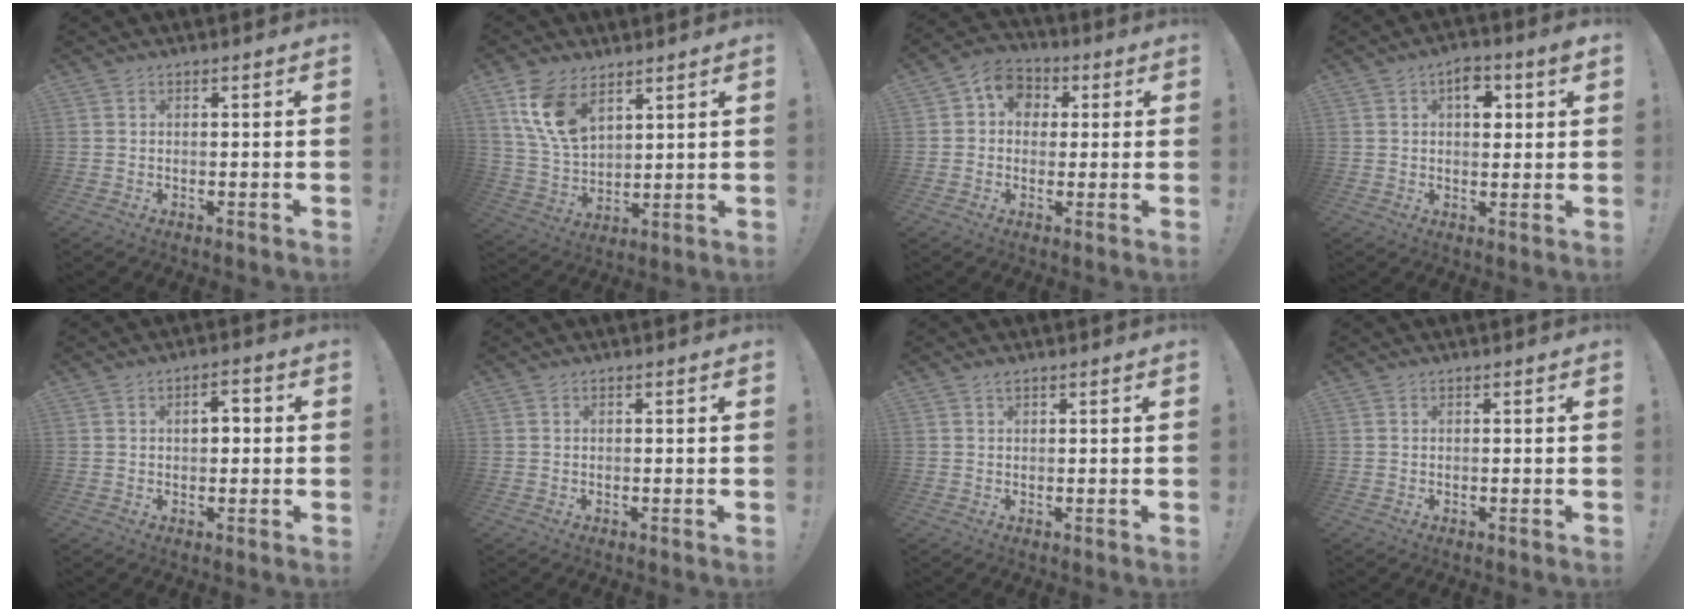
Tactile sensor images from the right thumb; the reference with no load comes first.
{"total": 12.2, "force": [7.0, 6.9, 7.2], "torque": [-0.147, -0.029, 0.134]}
{"total": 7.9, "force": [1.4, 6.9, 3.5], "torque": [-0.053, 0.009, 0.031]}
{"total": 6.6, "force": [2.2, 3.8, 4.9], "torque": [-0.052, -0.004, 0.032]}
{"total": 3.8, "force": [0.1, 2.4, 3.0], "torque": [-0.039, 0.006, -0.007]}
{"total": 0.0}
{"total": 0.8, "force": [0.7, 0.3, 0.3], "torque": [-0.007, 0.000, 0.013]}
{"total": 0.0}